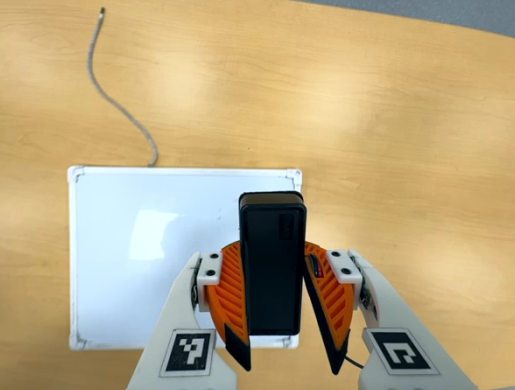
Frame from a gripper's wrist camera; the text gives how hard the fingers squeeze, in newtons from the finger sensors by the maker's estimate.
{"total": 6.9, "left": 6.9, "right": 6.9}